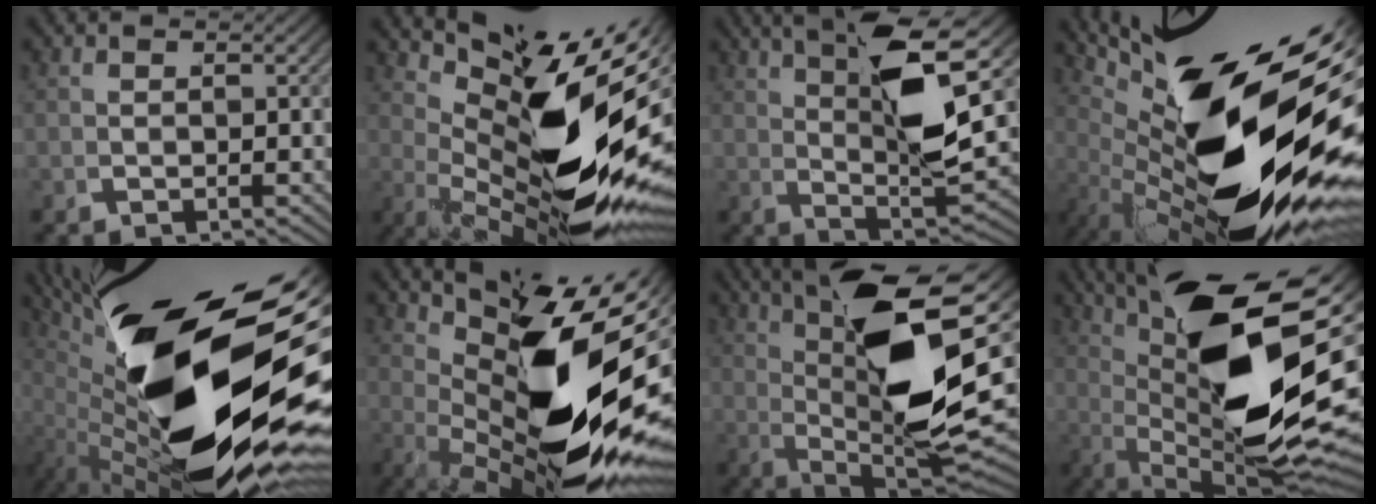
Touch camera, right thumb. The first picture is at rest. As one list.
[{"total": 19.6, "force": [0.3, 7.7, 18.0], "torque": [-0.289, -0.011, 0.031]}, {"total": 11.2, "force": [3.1, 3.5, 10.2], "torque": [-0.173, 0.001, 0.057]}, {"total": 26.8, "force": [-0.4, 11.0, 24.4], "torque": [-0.406, -0.020, 0.022]}, {"total": 30.1, "force": [-0.8, 13.4, 26.9], "torque": [-0.467, -0.025, 0.019]}, {"total": 21.6, "force": [0.2, 8.7, 19.7], "torque": [-0.316, -0.013, 0.030]}, {"total": 20.5, "force": [2.2, 9.3, 18.2], "torque": [-0.314, -0.026, 0.064]}, {"total": 25.8, "force": [2.4, 11.9, 22.8], "torque": [-0.409, -0.040, 0.076]}]